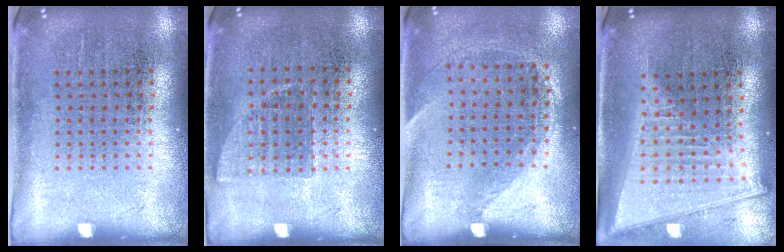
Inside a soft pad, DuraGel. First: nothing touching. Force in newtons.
{"total": 0.8, "press": 0.7, "slide": 0.3}
{"total": 1.4, "press": 0.9, "slide": 1.0}
{"total": 2.1, "press": 1.8, "slide": 1.1}